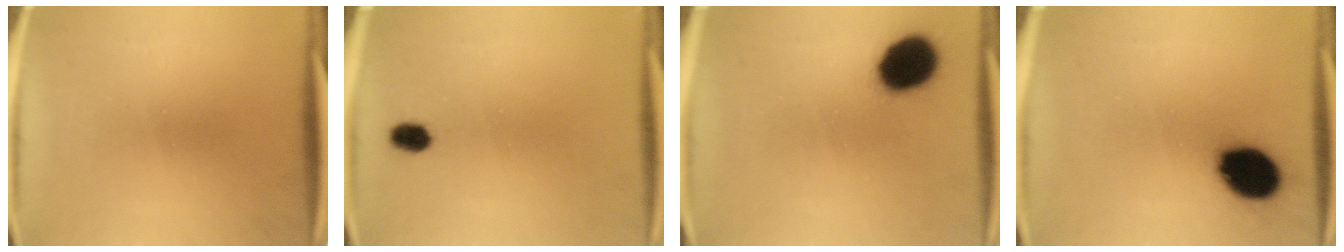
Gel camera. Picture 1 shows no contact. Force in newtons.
{"total": 2.7}
{"total": 13.0}
{"total": 13.6}